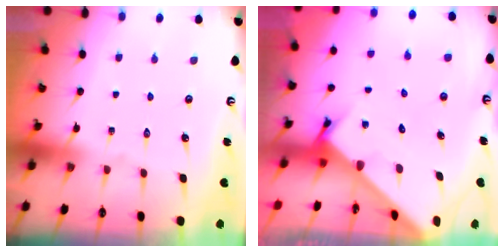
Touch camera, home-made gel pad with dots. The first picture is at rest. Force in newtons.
{"total": 2.2, "press": 2.2, "slide": 0.2}